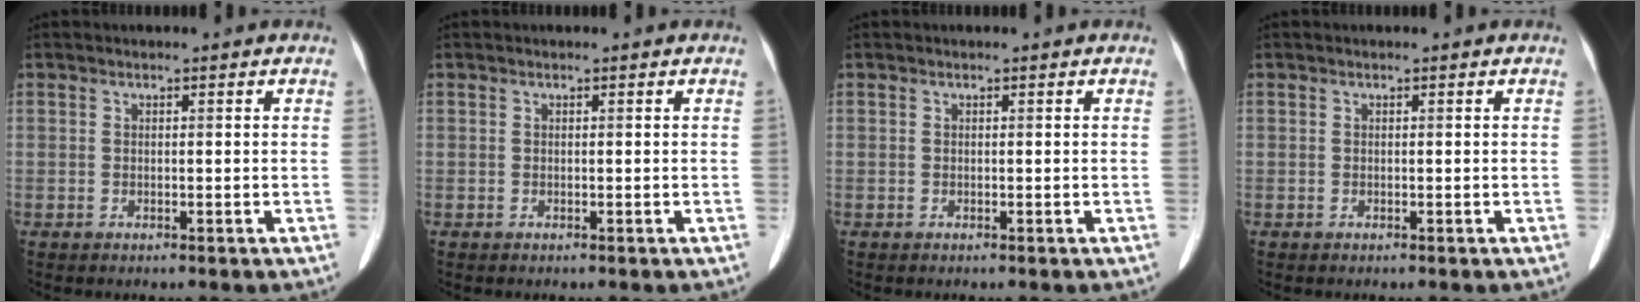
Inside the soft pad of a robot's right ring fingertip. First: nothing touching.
{"total": 0.0}
{"total": 0.0}
{"total": 0.0}